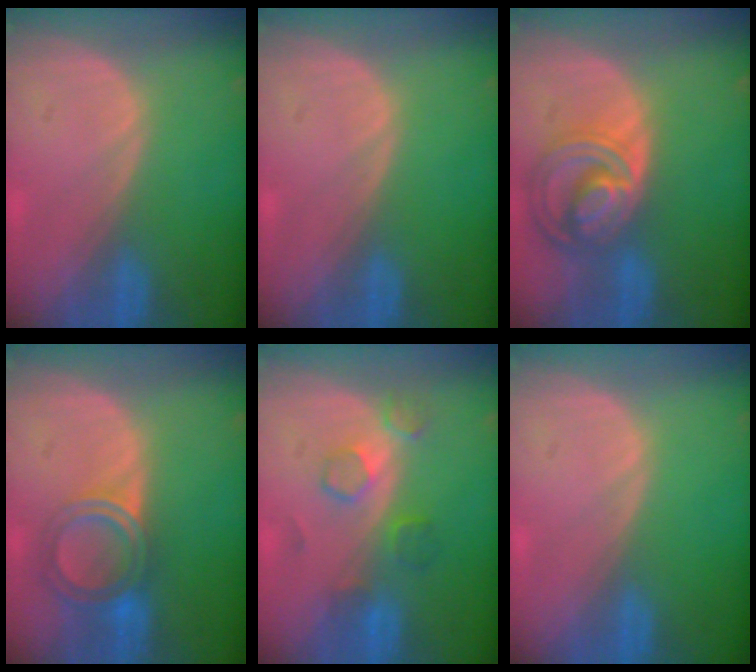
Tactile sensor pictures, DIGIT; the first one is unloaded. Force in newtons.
{"total": 0.0}
{"total": 8.7, "press": 7.5, "slide": 4.3}
{"total": 6.1, "press": 5.3, "slide": 3.1}
{"total": 4.6, "press": 4.5, "slide": 0.6}
{"total": 0.0}